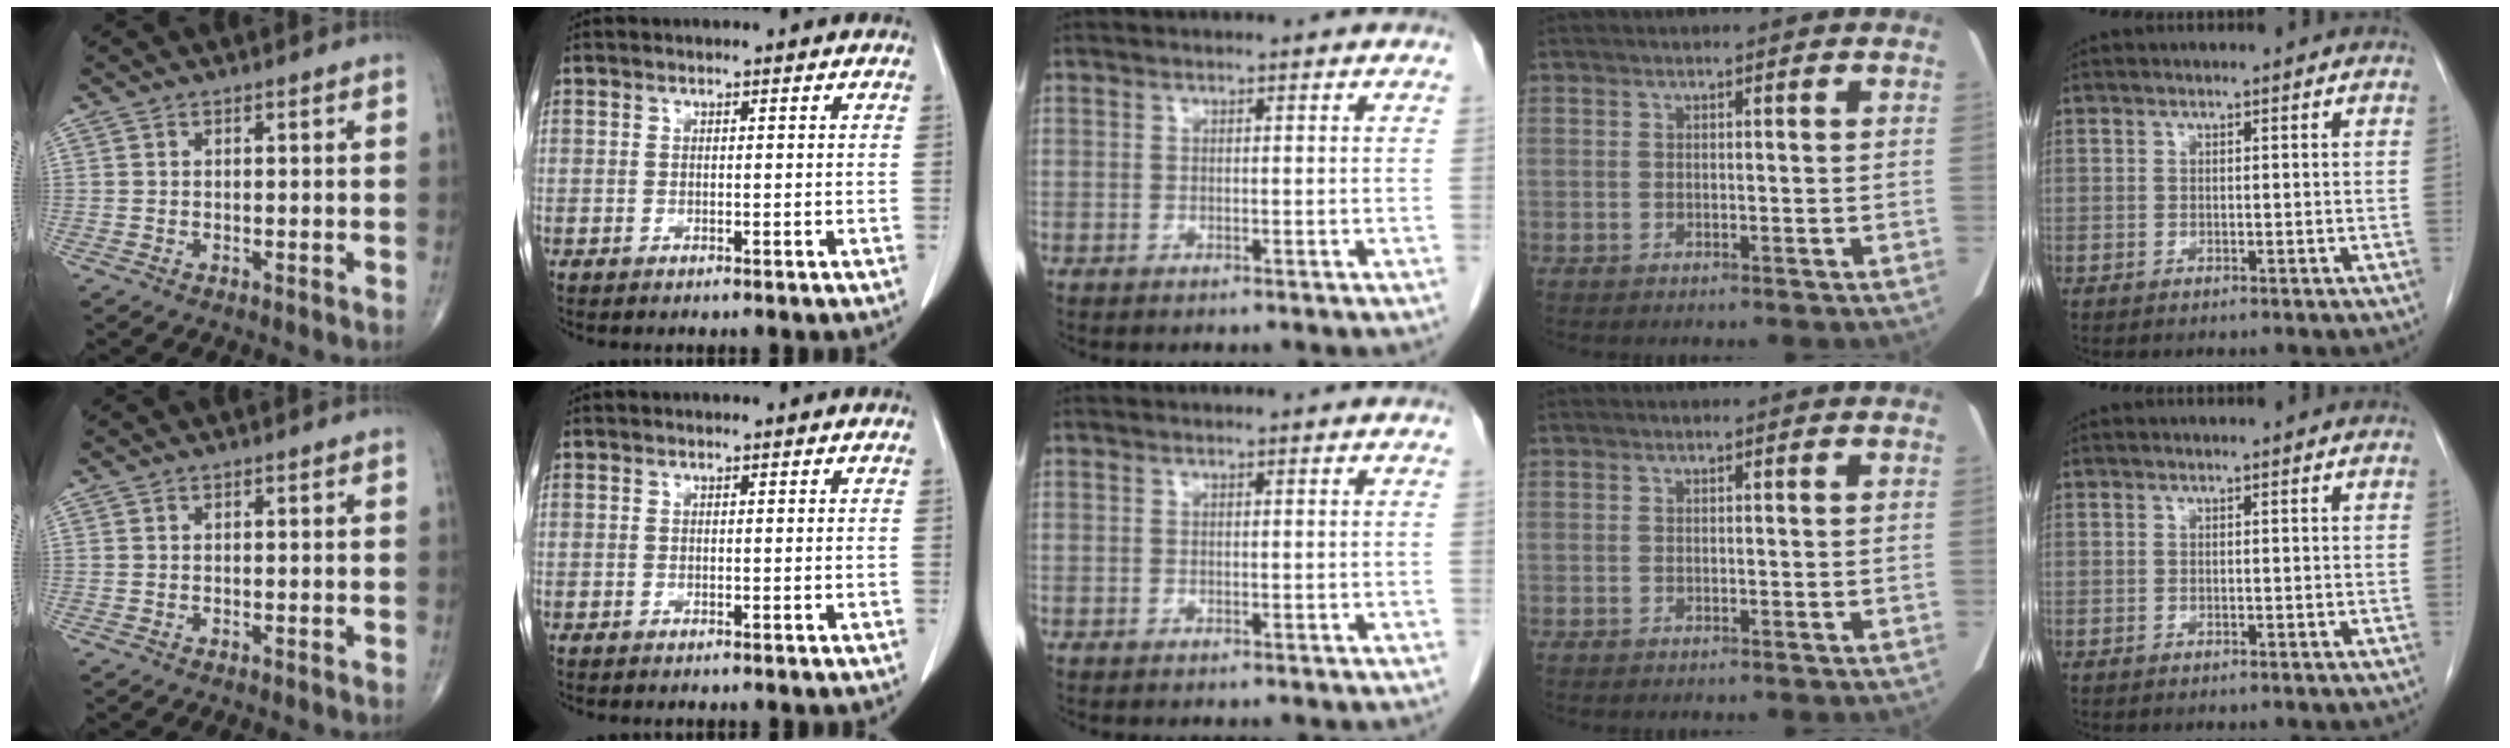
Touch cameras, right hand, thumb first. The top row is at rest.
{}